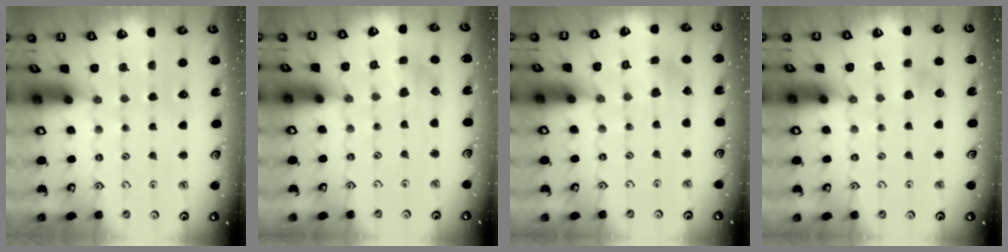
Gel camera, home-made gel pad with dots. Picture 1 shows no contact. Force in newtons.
{"total": 3.3, "press": 3.3, "slide": 0.3}
{"total": 2.2, "press": 2.2, "slide": 0.2}
{"total": 3.3, "press": 3.3, "slide": 0.4}